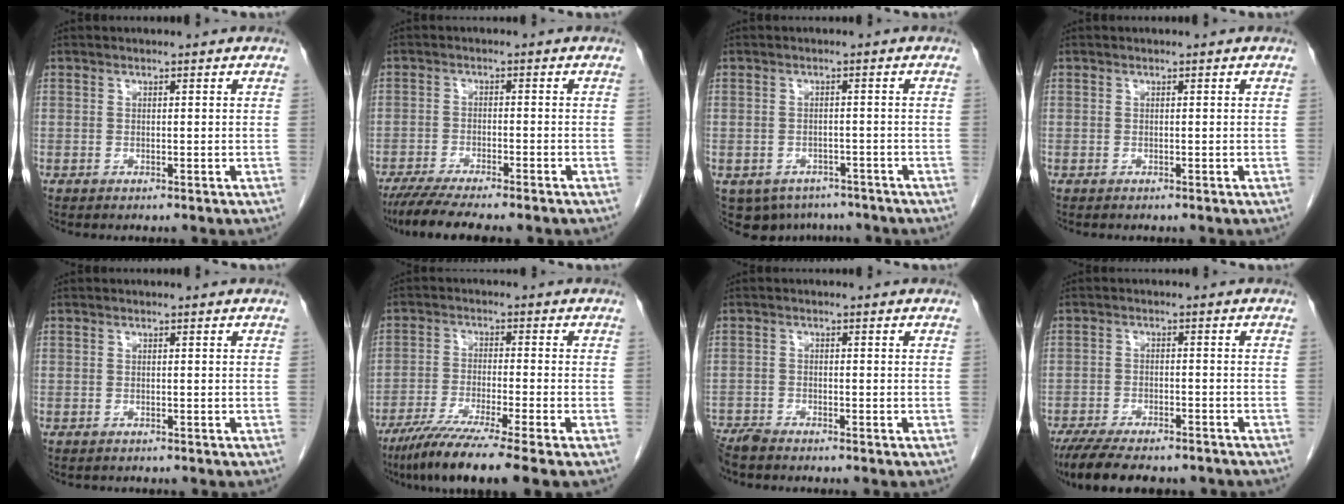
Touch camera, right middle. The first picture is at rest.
{"total": 10.0, "force": [-8.3, 1.0, 5.4], "torque": [-0.081, -0.017, -0.127]}
{"total": 7.6, "force": [-5.5, 4.9, 1.6], "torque": [-0.022, 0.003, -0.068]}
{"total": 0.0}
{"total": 0.7, "force": [-0.6, 0.3, 0.0], "torque": [-0.008, 0.000, -0.011]}
{"total": 10.3, "force": [-7.7, -1.3, 6.8], "torque": [-0.110, -0.034, -0.126]}
{"total": 3.6, "force": [-3.4, 0.2, 1.1], "torque": [-0.016, -0.013, -0.065]}
{"total": 14.2, "force": [-11.9, 3.9, 6.8], "torque": [-0.133, -0.012, -0.172]}